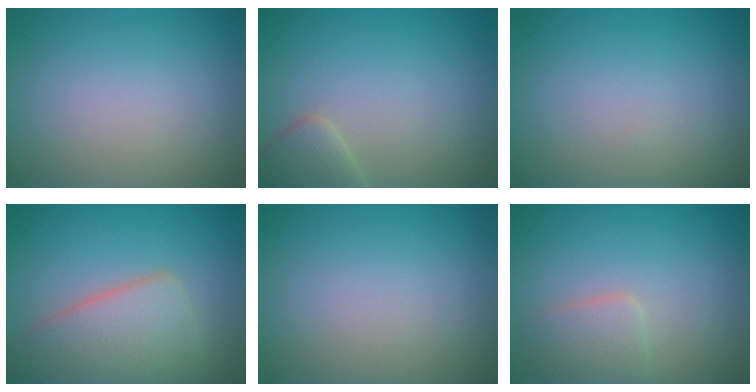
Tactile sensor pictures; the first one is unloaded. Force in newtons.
{"total": 2.3, "press": 2.3, "slide": 0.2}
{"total": 0.0}
{"total": 6.5, "press": 6.5, "slide": 0.2}
{"total": 0.0}
{"total": 2.4, "press": 2.4, "slide": 0.1}